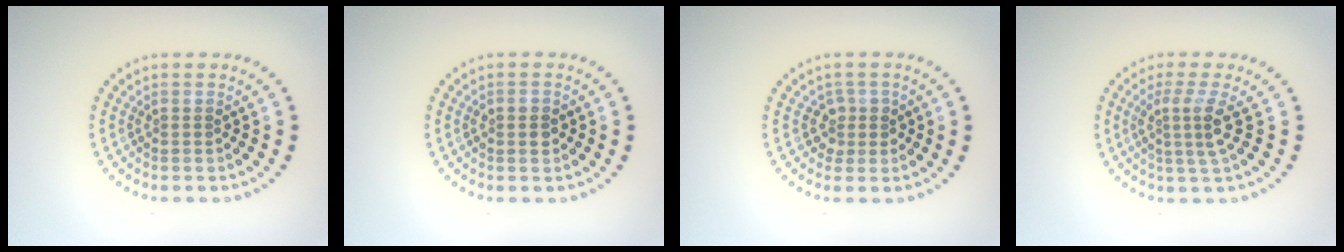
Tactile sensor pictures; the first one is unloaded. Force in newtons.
{"total": 1.4, "press": 1.4, "slide": 0.1}
{"total": 1.8, "press": 1.4, "slide": 1.1}
{"total": 2.9, "press": 2.1, "slide": 2.0}